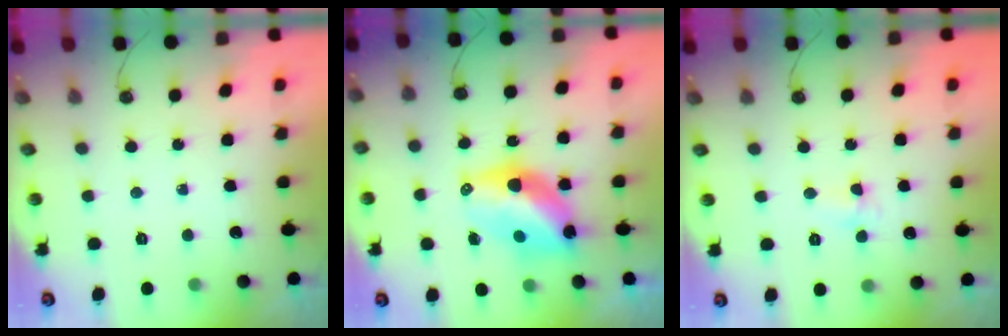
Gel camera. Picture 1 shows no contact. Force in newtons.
{"total": 11.5, "press": 11.5, "slide": 1.1}
{"total": 3.8, "press": 3.7, "slide": 0.7}